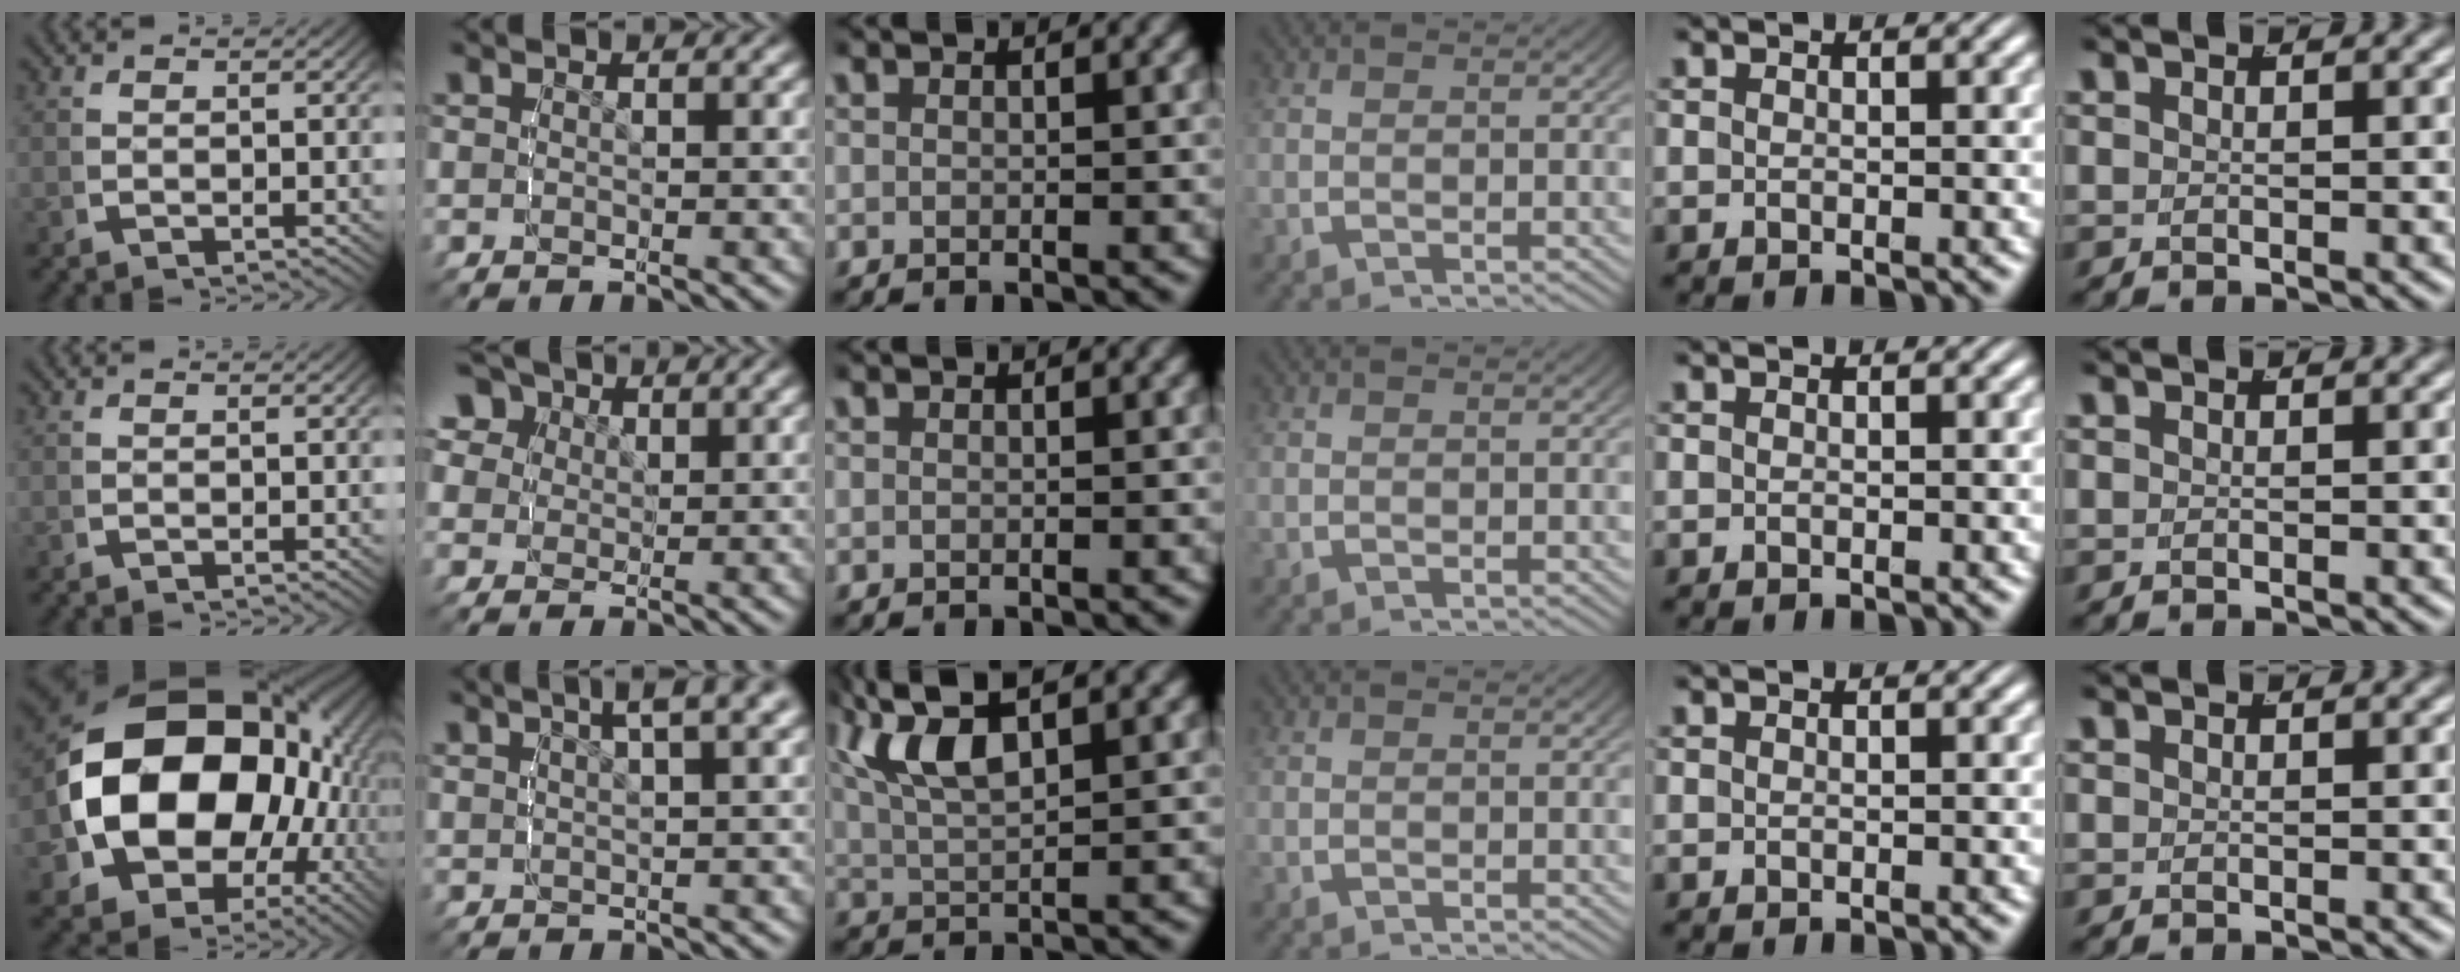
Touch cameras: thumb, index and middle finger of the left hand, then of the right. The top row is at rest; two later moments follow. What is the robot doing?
{"motion": "lift_and_place", "object": "glasses"}